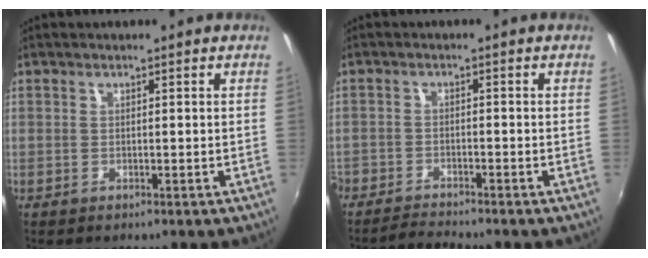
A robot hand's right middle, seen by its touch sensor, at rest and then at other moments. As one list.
[{"total": 3.4, "force": [-3.4, 0.1, 0.3], "torque": [-0.025, -0.009, -0.070]}]